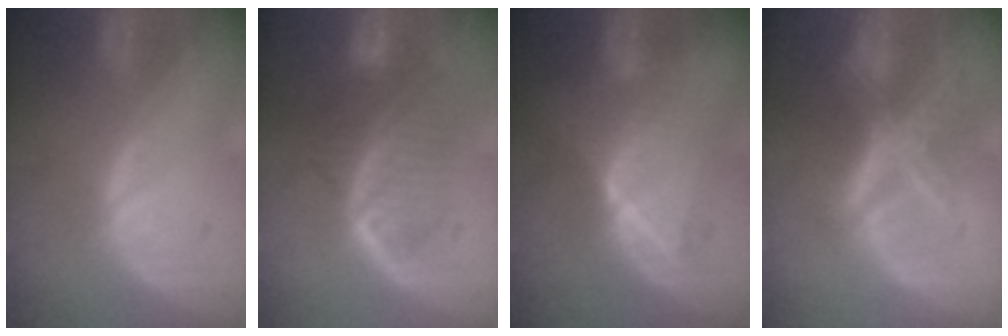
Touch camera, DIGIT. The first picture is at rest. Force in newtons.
{"total": 7.9, "press": 7.1, "slide": 3.4}
{"total": 6.4, "press": 6.3, "slide": 1.1}
{"total": 7.2, "press": 6.1, "slide": 3.7}